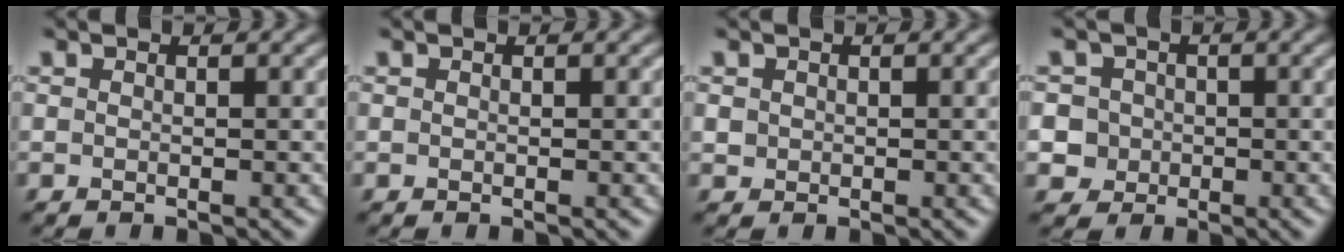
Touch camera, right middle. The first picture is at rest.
{"total": 0.0}
{"total": 0.9, "force": [0.1, 0.9, 0.2], "torque": [0.001, -0.004, 0.002]}
{"total": 6.8, "force": [-1.4, 6.4, 1.7], "torque": [-0.036, 0.006, -0.051]}